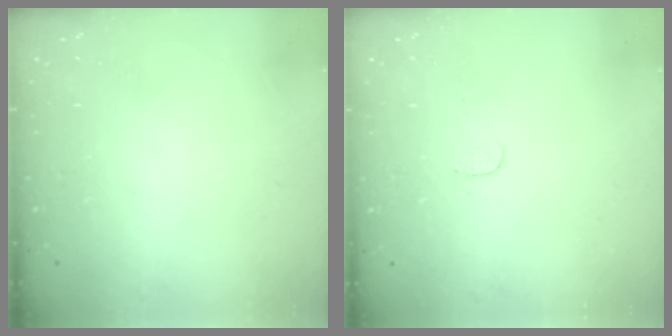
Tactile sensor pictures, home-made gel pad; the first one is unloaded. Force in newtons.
{"total": 2.7, "press": 2.7, "slide": 0.2}